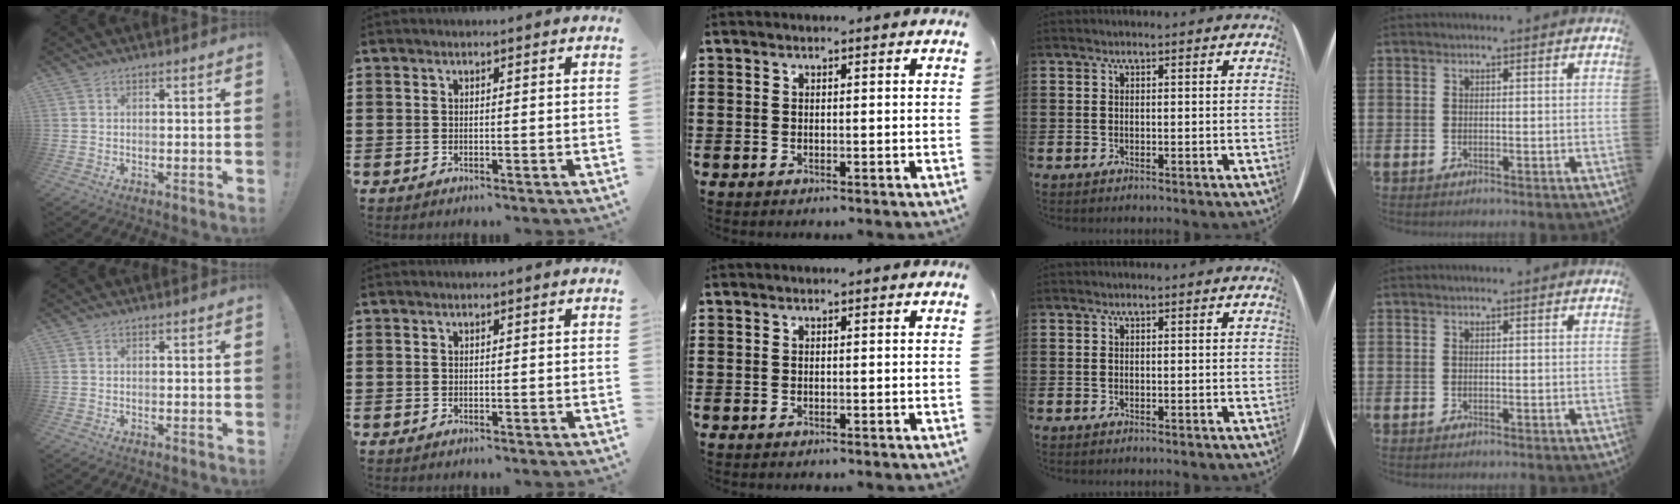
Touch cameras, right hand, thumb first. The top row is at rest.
{}